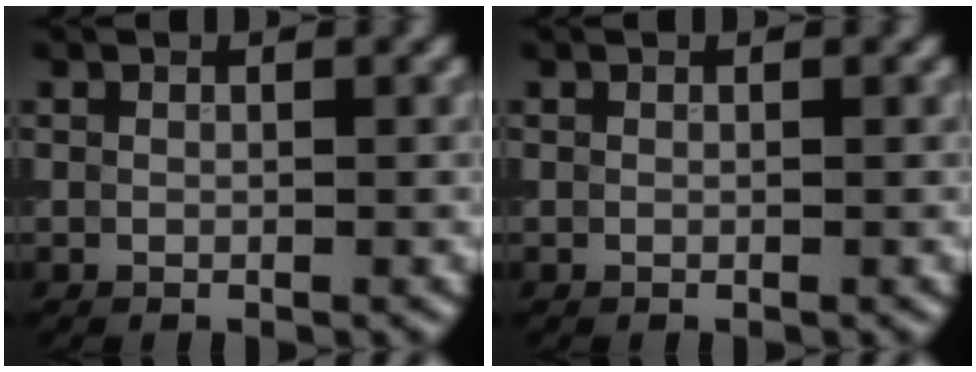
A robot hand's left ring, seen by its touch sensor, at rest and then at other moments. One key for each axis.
{"total": 0.0}